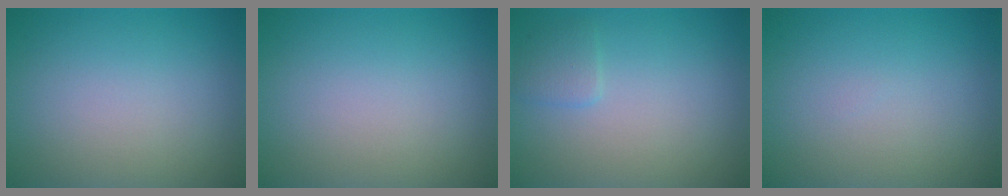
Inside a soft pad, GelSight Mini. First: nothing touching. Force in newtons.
{"total": 0.0}
{"total": 1.2, "press": 1.2, "slide": 0.1}
{"total": 0.0}